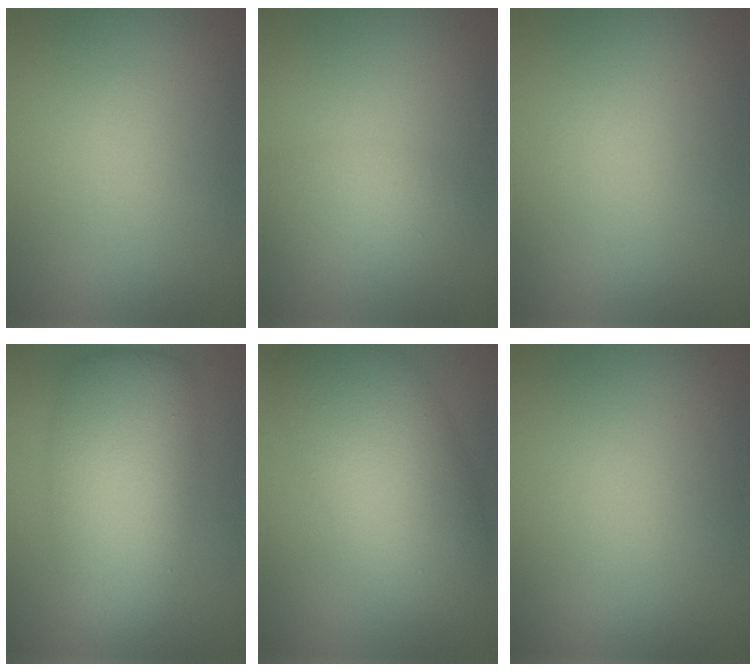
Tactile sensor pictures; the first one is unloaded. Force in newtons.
{"total": 2.8, "press": 2.8, "slide": 0.1}
{"total": 0.0}
{"total": 8.0, "press": 8.0, "slide": 0.4}
{"total": 8.0, "press": 8.0, "slide": 0.2}
{"total": 0.0}